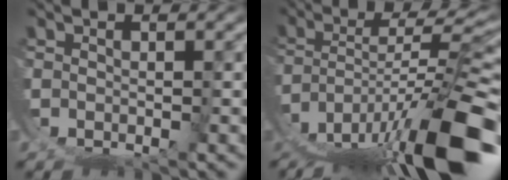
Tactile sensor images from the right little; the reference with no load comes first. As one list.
[{"total": 11.1, "force": [-5.0, 3.5, 9.3], "torque": [-0.142, -0.016, -0.051]}]